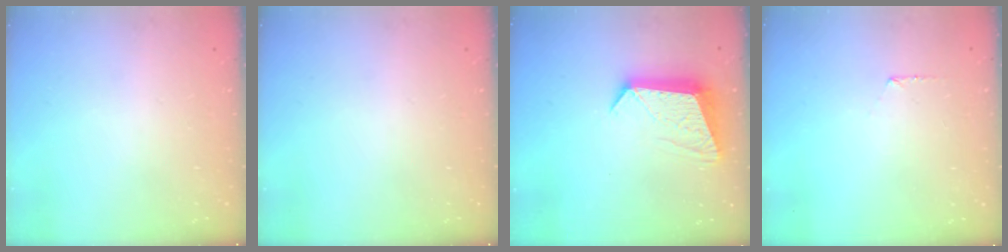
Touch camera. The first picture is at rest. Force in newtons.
{"total": 0.0}
{"total": 12.1, "press": 12.1, "slide": 1.0}
{"total": 5.1, "press": 5.0, "slide": 0.5}